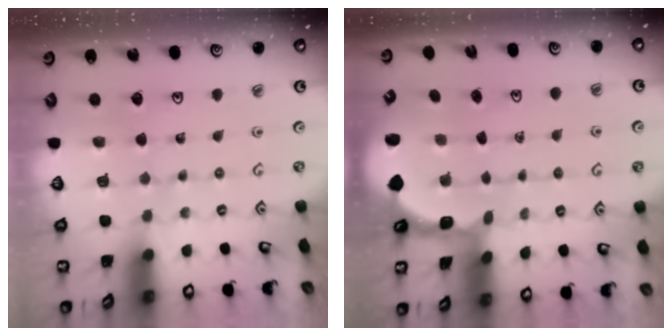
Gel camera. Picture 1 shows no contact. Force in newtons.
{"total": 1.6, "press": 1.5, "slide": 0.4}